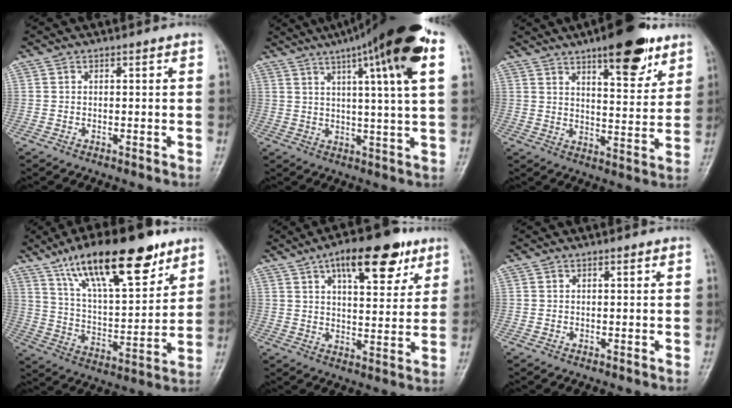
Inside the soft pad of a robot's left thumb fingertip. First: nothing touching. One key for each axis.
{"total": 19.8, "fx": 10.0, "fy": 2.0, "fz": 17.0, "tx": -0.253, "ty": -0.003, "tz": 0.135}
{"total": 14.2, "fx": 8.9, "fy": 4.7, "fz": 10.0, "tx": -0.107, "ty": -0.047, "tz": 0.128}
{"total": 21.5, "fx": 13.2, "fy": 7.5, "fz": 15.3, "tx": -0.222, "ty": -0.043, "tz": 0.230}
{"total": 14.3, "fx": 7.7, "fy": 6.0, "fz": 10.4, "tx": -0.118, "ty": -0.020, "tz": 0.114}
{"total": 0.0}